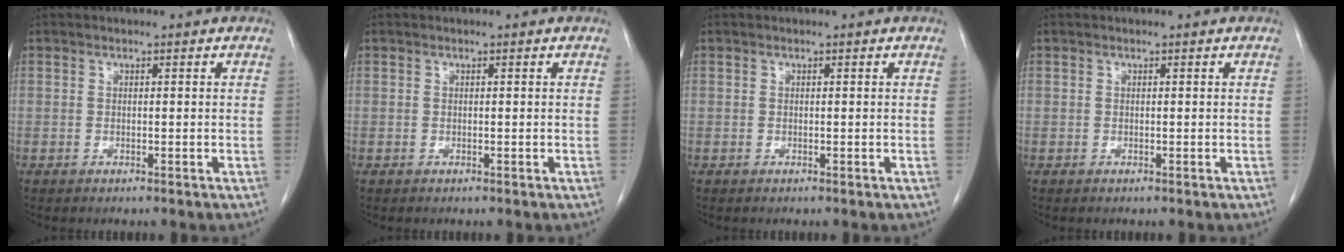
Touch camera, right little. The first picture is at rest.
{"total": 0.0}
{"total": 0.0}
{"total": 0.0}